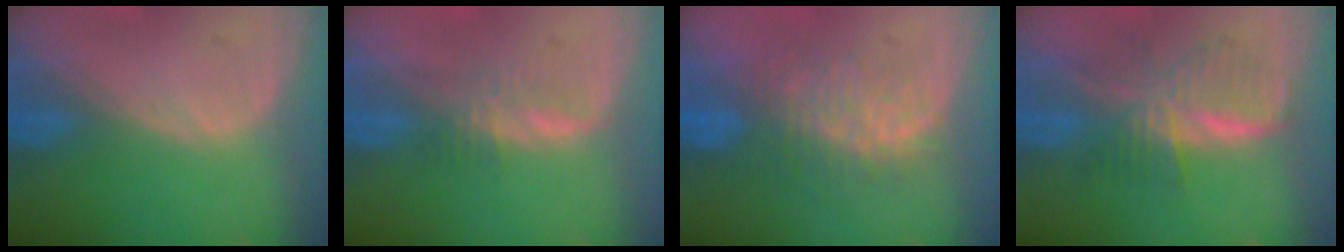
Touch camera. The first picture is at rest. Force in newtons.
{"total": 2.8, "press": 2.7, "slide": 0.5}
{"total": 8.5, "press": 7.7, "slide": 3.6}
{"total": 6.6, "press": 6.6, "slide": 0.0}